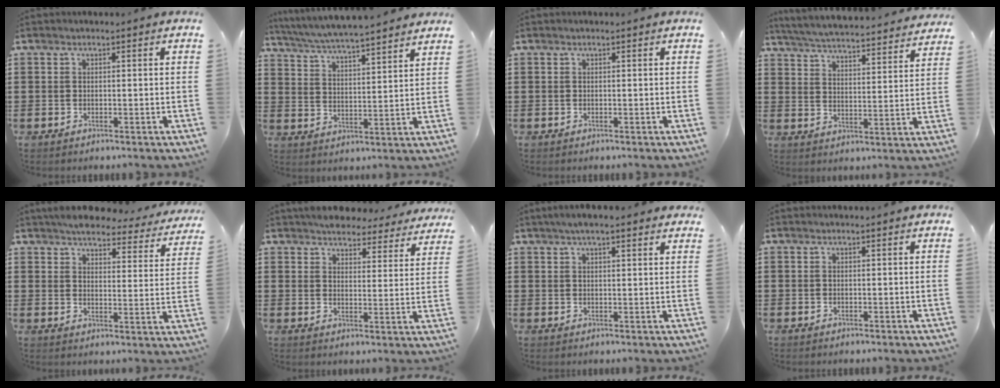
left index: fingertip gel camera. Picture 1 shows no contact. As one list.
[{"total": 5.0, "force": [4.9, -0.4, 1.2], "torque": [-0.047, -0.034, 0.081]}, {"total": 0.0}, {"total": 4.8, "force": [4.7, -0.6, 0.8], "torque": [-0.042, -0.041, 0.077]}, {"total": 5.2, "force": [4.8, 1.0, 1.5], "torque": [-0.045, -0.025, 0.083]}, {"total": 4.6, "force": [4.5, 0.6, 0.4], "torque": [-0.029, -0.022, 0.080]}, {"total": 3.5, "force": [2.7, 0.7, 2.1], "torque": [-0.046, 0.007, 0.048]}, {"total": 0.0}]